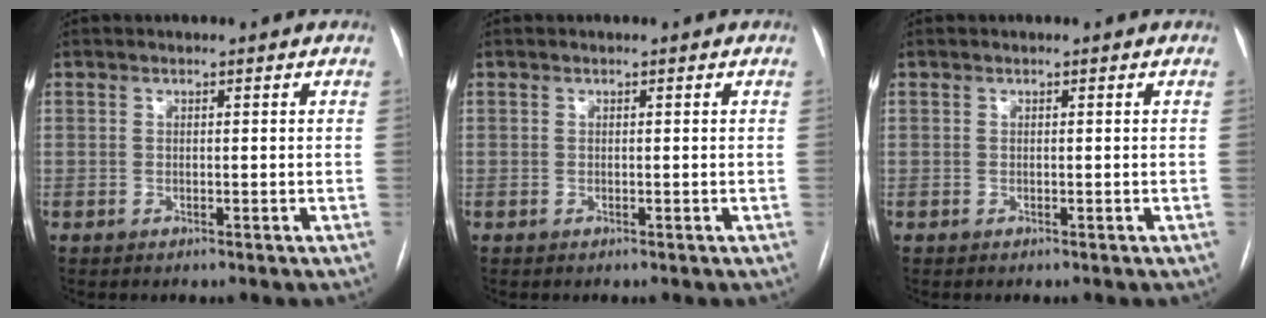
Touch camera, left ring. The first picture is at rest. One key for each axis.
{"total": 0.0}
{"total": 0.0}